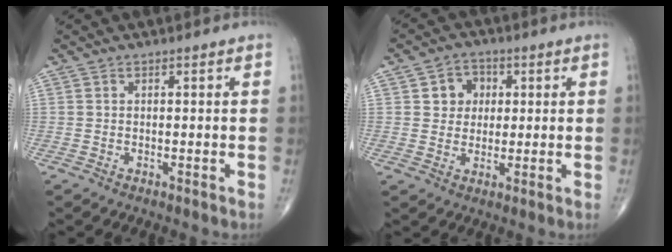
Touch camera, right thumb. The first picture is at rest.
{"total": 5.6, "force": [1.3, 4.9, 2.3], "torque": [-0.003, 0.002, 0.016]}